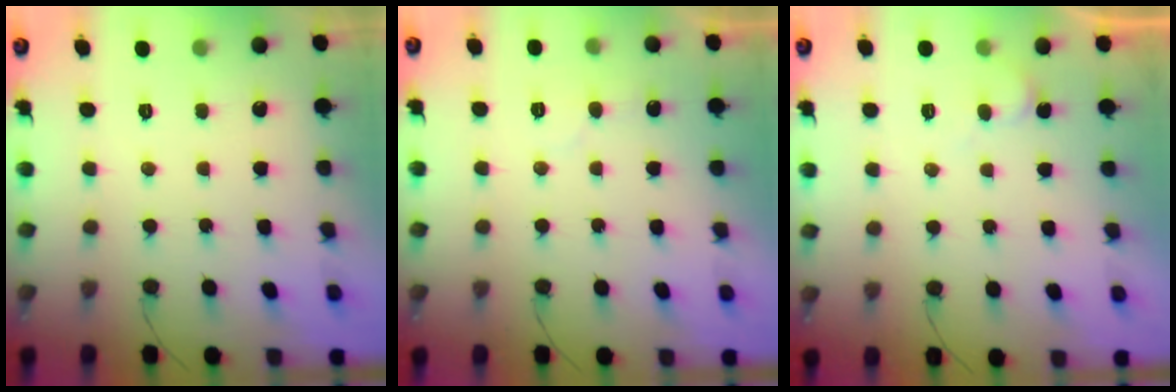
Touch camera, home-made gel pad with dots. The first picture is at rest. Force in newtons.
{"total": 4.0, "press": 4.0, "slide": 0.3}
{"total": 4.2, "press": 4.2, "slide": 0.4}